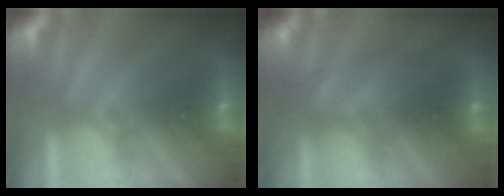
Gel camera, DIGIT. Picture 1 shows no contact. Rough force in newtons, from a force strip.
{"total": 2.5}